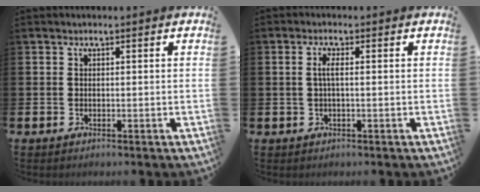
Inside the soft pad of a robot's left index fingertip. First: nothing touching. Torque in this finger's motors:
{"motor_torque": [0.04, 0.07, 0.05, 0.01]}